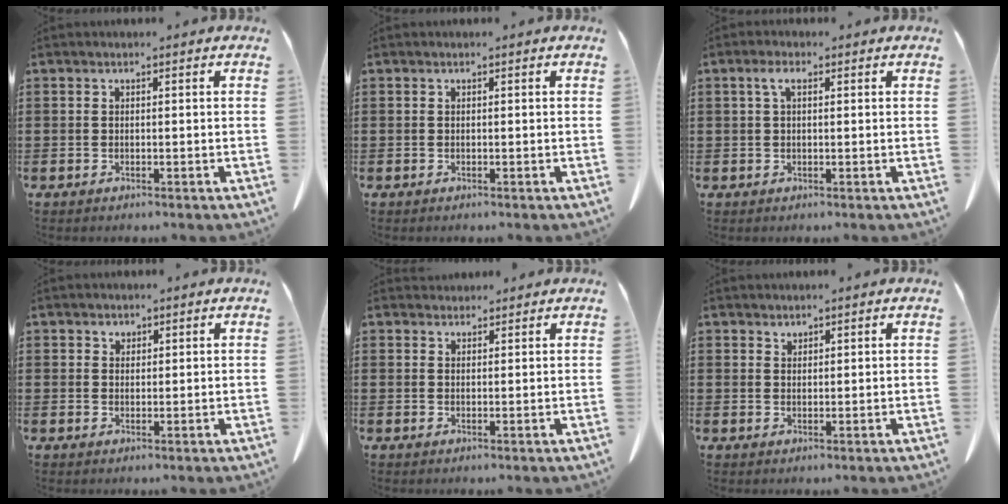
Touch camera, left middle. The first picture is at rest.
{"total": 0.0}
{"total": 2.7, "force": [0.9, 1.0, 2.3], "torque": [-0.051, 0.006, 0.015]}
{"total": 1.2, "force": [1.0, 0.7, 0.2], "torque": [0.002, -0.002, 0.019]}
{"total": 1.8, "force": [1.7, 0.5, 0.0], "torque": [-0.005, 0.001, 0.034]}
{"total": 1.4, "force": [1.4, 0.3, 0.0], "torque": [-0.003, -0.002, 0.028]}